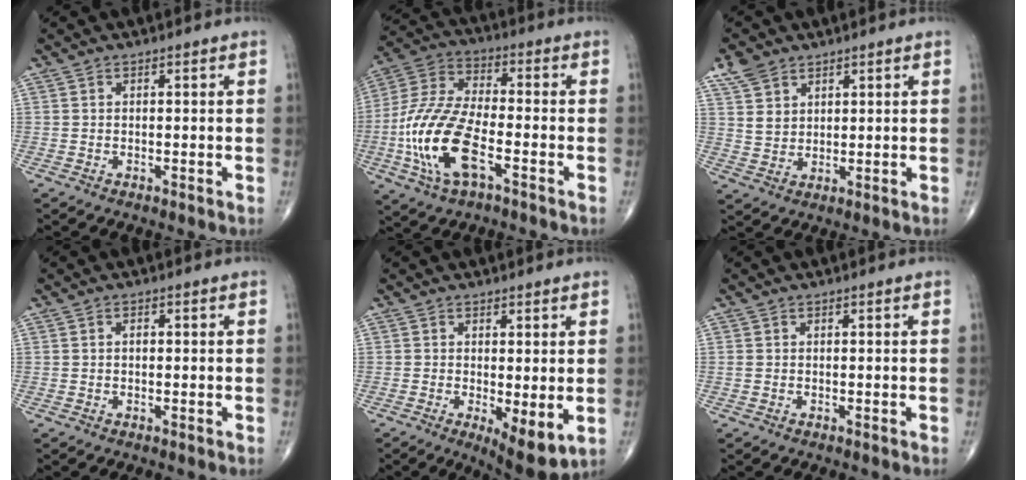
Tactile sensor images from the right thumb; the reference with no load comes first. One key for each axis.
{"total": 16.9, "fx": -5.4, "fy": 7.4, "fz": 14.2, "tx": -0.306, "ty": 0.023, "tz": -0.103}
{"total": 5.8, "fx": 3.8, "fy": 3.8, "fz": 2.1, "tx": -0.028, "ty": -0.016, "tz": 0.083}
{"total": 0.7, "fx": 0.0, "fy": 0.4, "fz": 0.5, "tx": -0.009, "ty": 0.001, "tz": 0.000}
{"total": 7.2, "fx": -1.2, "fy": 2.6, "fz": 6.6, "tx": -0.097, "ty": -0.023, "tz": -0.014}
{"total": 0.7, "fx": 0.0, "fy": 0.5, "fz": 0.4, "tx": -0.013, "ty": 0.000, "tz": 0.001}